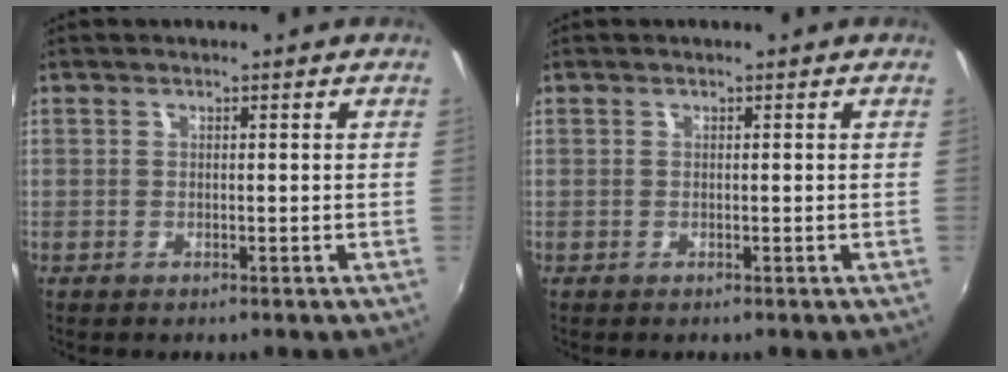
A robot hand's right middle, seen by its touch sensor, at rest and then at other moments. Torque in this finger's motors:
{"motor_torque": [0.00, 0.00, 0.00, 0.00]}